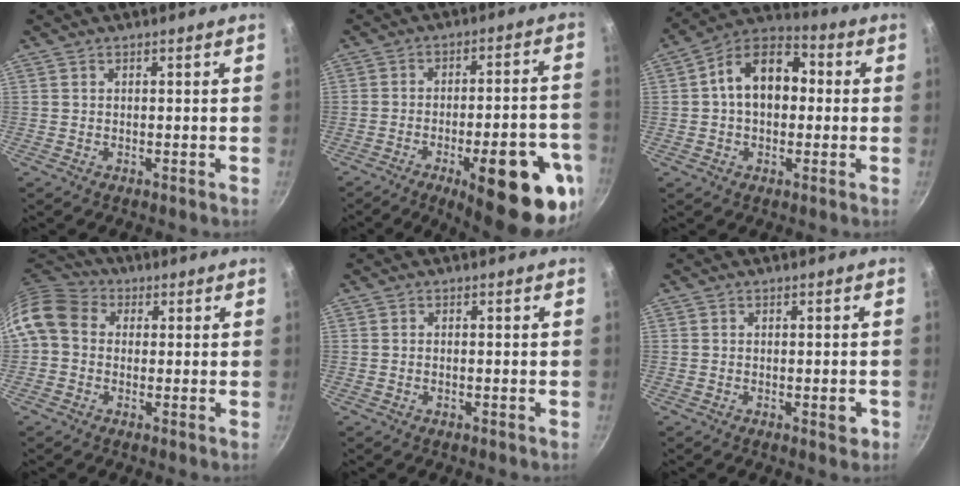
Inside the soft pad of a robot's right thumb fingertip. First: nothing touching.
{"total": 22.2, "force": [-9.6, 6.9, 18.7], "torque": [-0.203, 0.027, -0.123]}
{"total": 13.5, "force": [1.1, 9.3, 9.7], "torque": [-0.115, 0.037, -0.002]}
{"total": 10.2, "force": [1.0, 8.4, 5.7], "torque": [-0.094, 0.025, -0.001]}
{"total": 0.5, "force": [-0.2, 0.1, 0.5], "torque": [-0.011, 0.003, -0.006]}
{"total": 2.4, "force": [-0.7, 1.0, 2.0], "torque": [-0.020, 0.004, -0.010]}